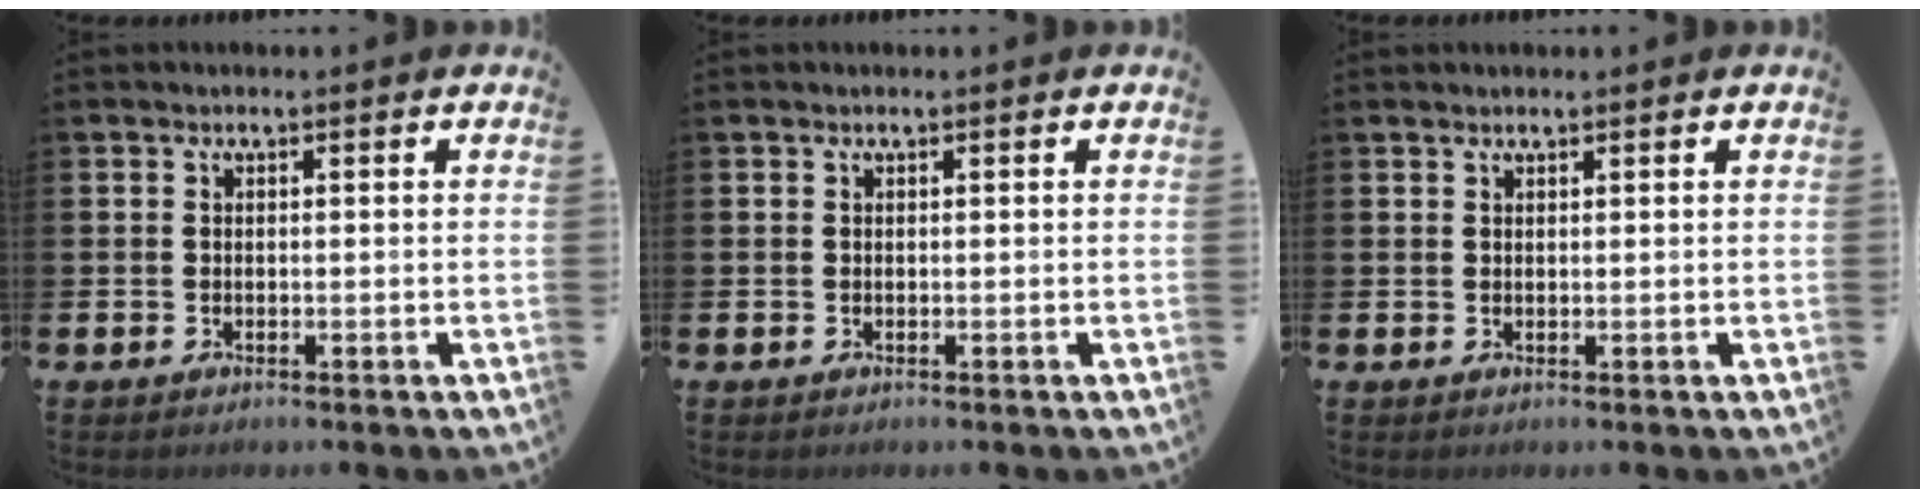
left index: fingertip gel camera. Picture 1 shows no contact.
{"total": 0.0}
{"total": 1.0, "force": [1.0, 0.2, 0.1], "torque": [0.002, 0.000, 0.017]}